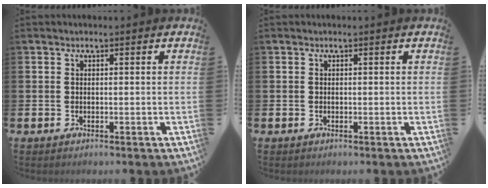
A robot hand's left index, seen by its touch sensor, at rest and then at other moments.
{"total": 0.0}